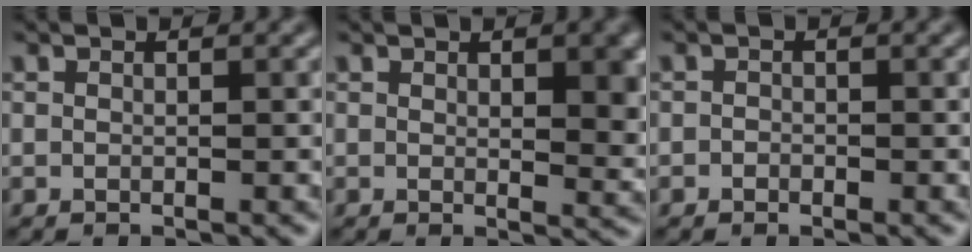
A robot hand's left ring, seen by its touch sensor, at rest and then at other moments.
{"total": 5.1, "force": [1.4, 1.8, 4.6], "torque": [-0.048, -0.002, 0.028]}
{"total": 0.6, "force": [-0.3, 0.5, 0.2], "torque": [-0.002, -0.003, -0.007]}